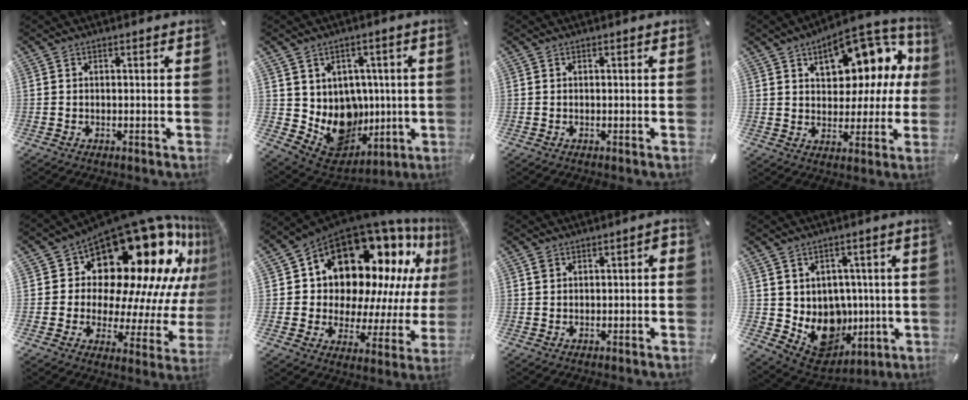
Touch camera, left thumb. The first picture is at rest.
{"total": 12.4, "force": [0.8, 11.6, 4.4], "torque": [-0.086, -0.036, 0.047]}
{"total": 0.0}
{"total": 16.1, "force": [7.8, 9.5, 10.4], "torque": [-0.127, -0.055, 0.132]}
{"total": 21.7, "force": [14.3, 11.3, 11.8], "torque": [-0.159, -0.141, 0.247]}
{"total": 18.0, "force": [10.8, 11.1, 9.3], "torque": [-0.142, -0.099, 0.191]}
{"total": 1.9, "force": [-0.4, 1.5, 1.1], "torque": [-0.013, 0.005, -0.010]}
{"total": 11.4, "force": [-0.6, 10.5, 4.6], "torque": [-0.079, -0.027, 0.009]}